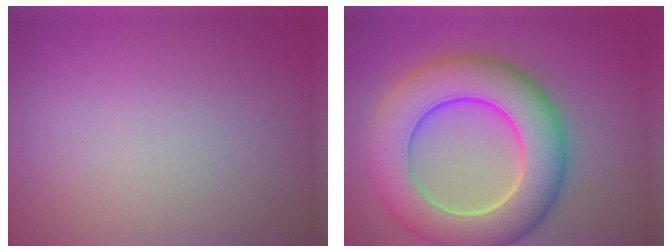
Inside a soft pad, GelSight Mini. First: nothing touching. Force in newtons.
{"total": 10.8, "press": 10.7, "slide": 0.8}